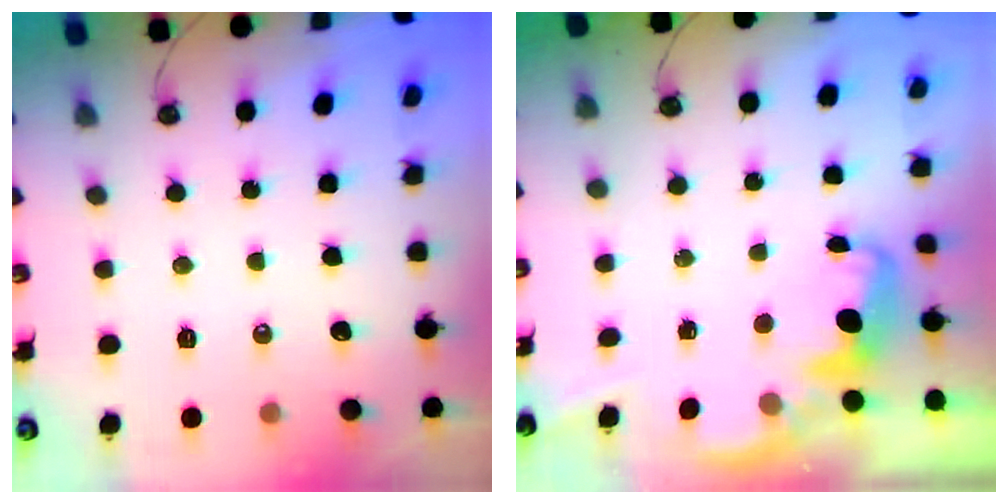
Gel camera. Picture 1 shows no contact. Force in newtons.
{"total": 3.6, "press": 3.5, "slide": 0.7}